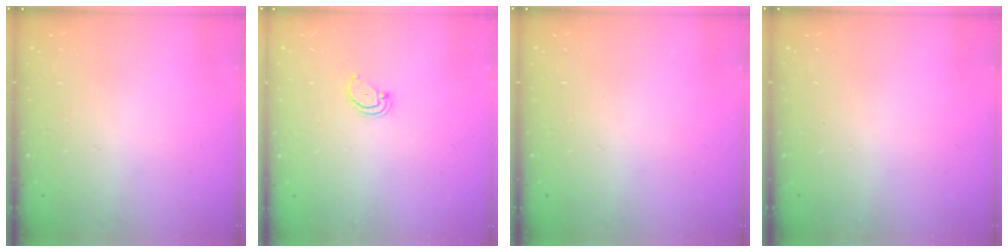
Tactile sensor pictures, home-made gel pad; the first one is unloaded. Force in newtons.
{"total": 1.5, "press": 1.5, "slide": 0.2}
{"total": 0.0}
{"total": 0.0}